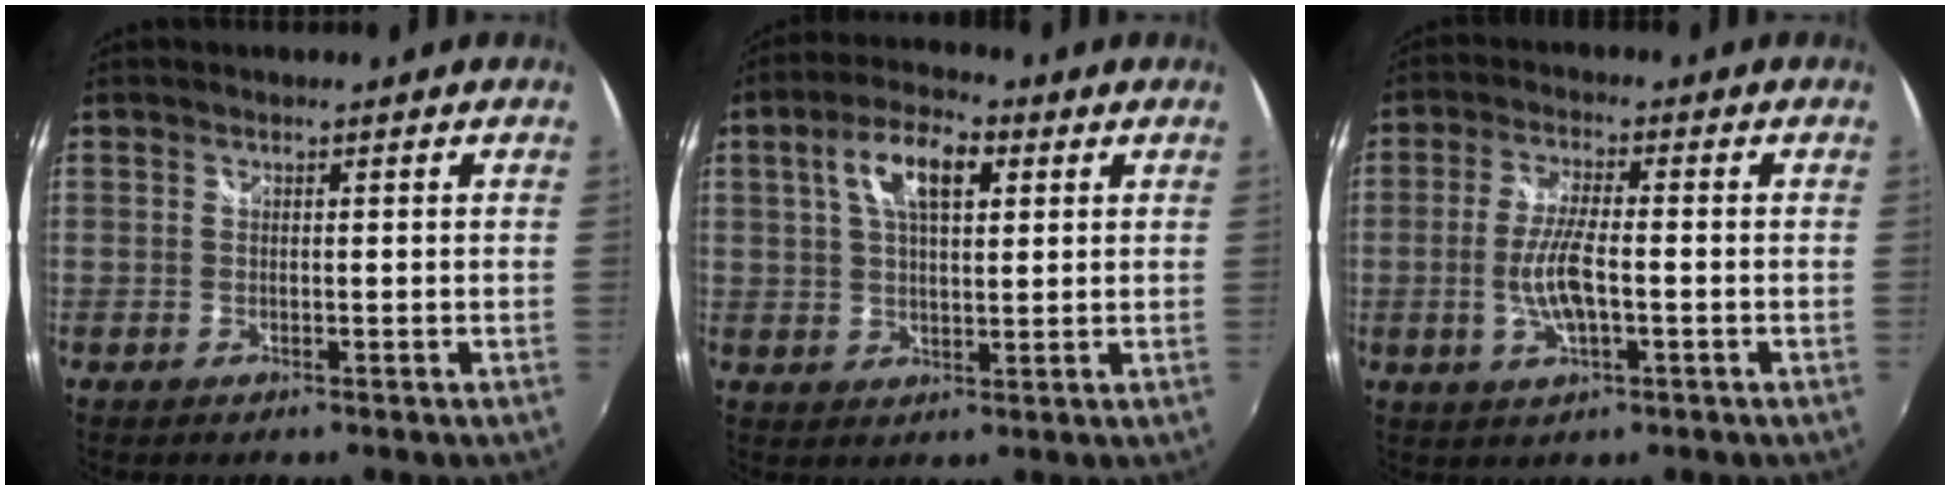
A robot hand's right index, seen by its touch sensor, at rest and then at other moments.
{"total": 9.4, "force": [3.4, 4.2, 7.8], "torque": [-0.142, 0.021, 0.056]}
{"total": 7.8, "force": [-1.6, 2.1, 7.3], "torque": [-0.146, -0.003, -0.029]}